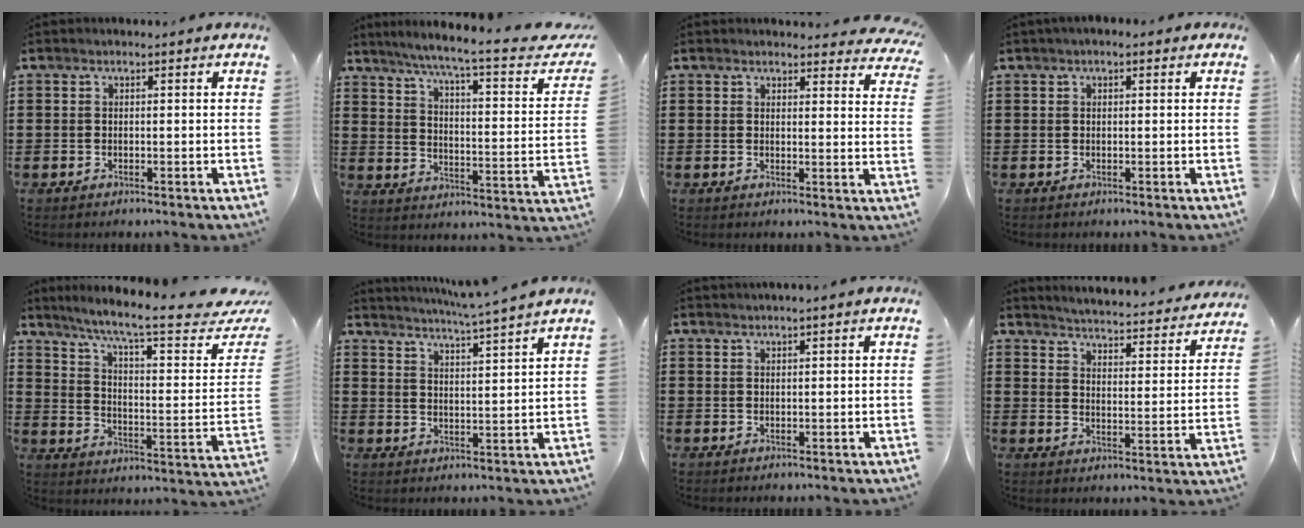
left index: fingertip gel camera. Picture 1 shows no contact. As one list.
[{"total": 7.3, "force": [5.4, -0.2, 4.9], "torque": [-0.107, -0.041, 0.081]}, {"total": 2.9, "force": [2.8, 0.2, 0.5], "torque": [-0.011, -0.011, 0.051]}, {"total": 1.0, "force": [0.2, 0.5, 0.8], "torque": [-0.014, 0.007, 0.003]}, {"total": 10.5, "force": [7.8, 1.1, 6.9], "torque": [-0.136, -0.052, 0.121]}, {"total": 4.2, "force": [3.8, -1.4, 1.2], "torque": [-0.037, -0.031, 0.061]}, {"total": 1.0, "force": [0.8, -0.3, 0.5], "torque": [-0.008, -0.003, 0.016]}, {"total": 3.9, "force": [3.8, -0.7, 0.2], "torque": [-0.027, -0.041, 0.059]}]